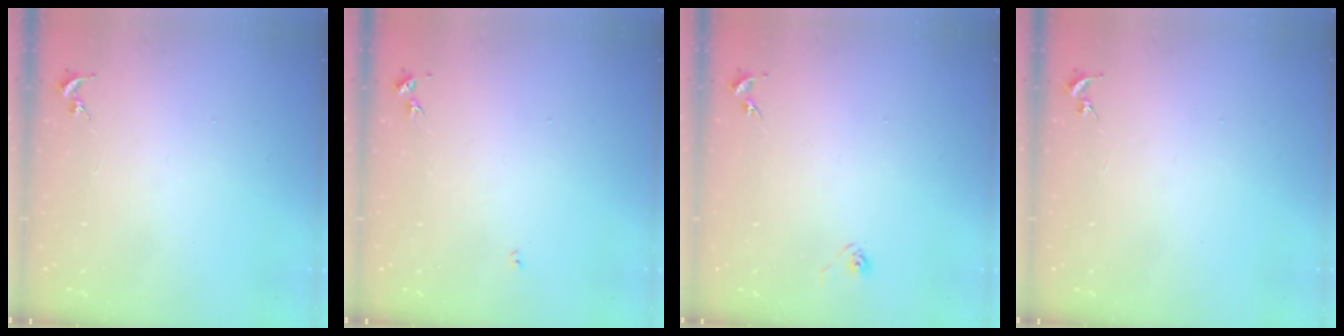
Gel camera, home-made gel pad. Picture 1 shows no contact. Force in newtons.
{"total": 3.0, "press": 3.0, "slide": 0.4}
{"total": 2.9, "press": 2.6, "slide": 1.4}
{"total": 0.0}